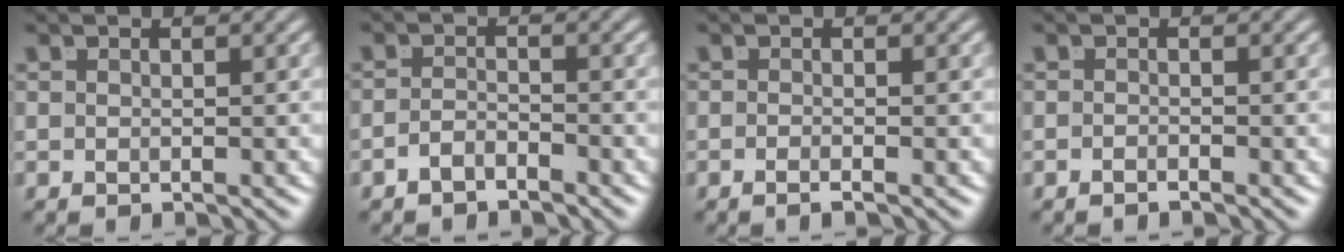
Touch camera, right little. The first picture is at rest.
{"total": 2.1, "force": [-2.1, -0.2, 0.4], "torque": [-0.001, -0.009, -0.033]}
{"total": 1.3, "force": [-1.0, -0.5, 0.7], "torque": [-0.011, -0.001, -0.019]}
{"total": 1.2, "force": [-0.9, -0.7, 0.1], "torque": [-0.002, -0.003, -0.016]}